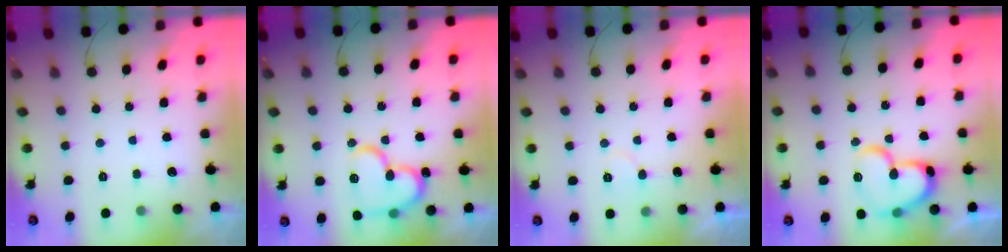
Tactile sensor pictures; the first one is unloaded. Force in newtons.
{"total": 17.4, "press": 17.3, "slide": 1.8}
{"total": 5.1, "press": 5.1, "slide": 0.3}
{"total": 17.8, "press": 17.7, "slide": 2.1}